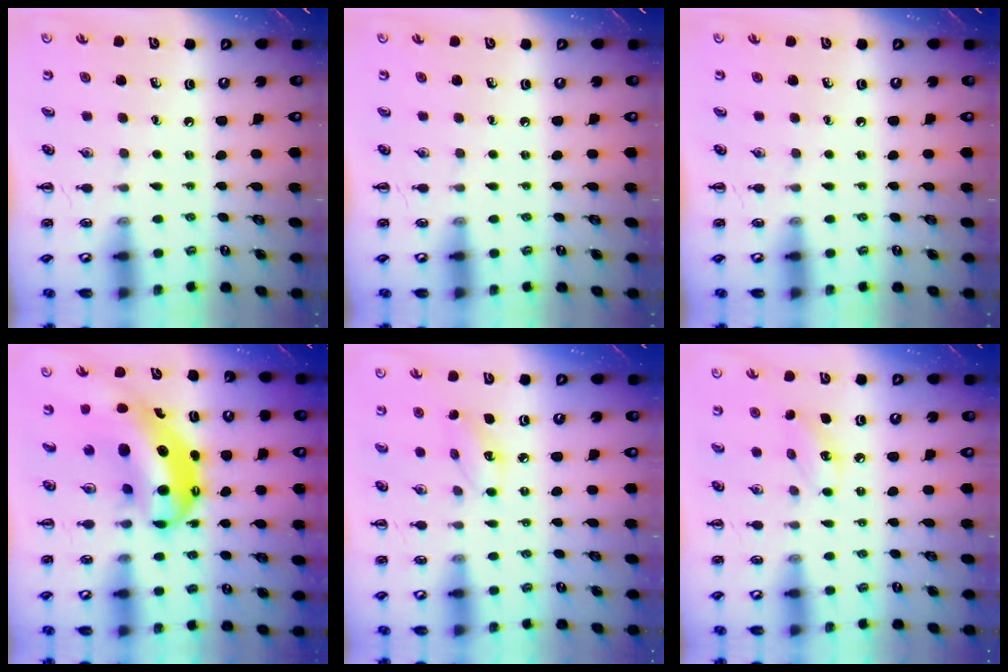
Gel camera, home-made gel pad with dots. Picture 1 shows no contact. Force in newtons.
{"total": 0.0}
{"total": 0.0}
{"total": 13.8, "press": 13.3, "slide": 3.4}
{"total": 5.9, "press": 5.8, "slide": 1.1}
{"total": 7.0, "press": 6.9, "slide": 1.5}